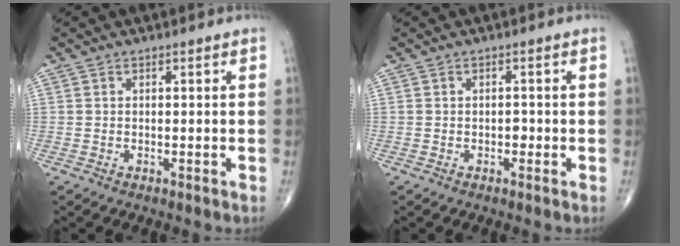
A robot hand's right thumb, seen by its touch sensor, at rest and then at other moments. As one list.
[{"total": 1.0, "force": [-0.4, 0.7, 0.6], "torque": [-0.003, 0.004, -0.009]}]